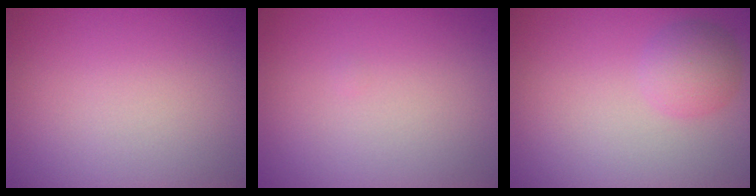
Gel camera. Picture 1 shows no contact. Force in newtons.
{"total": 0.0}
{"total": 2.5, "press": 2.5, "slide": 0.2}